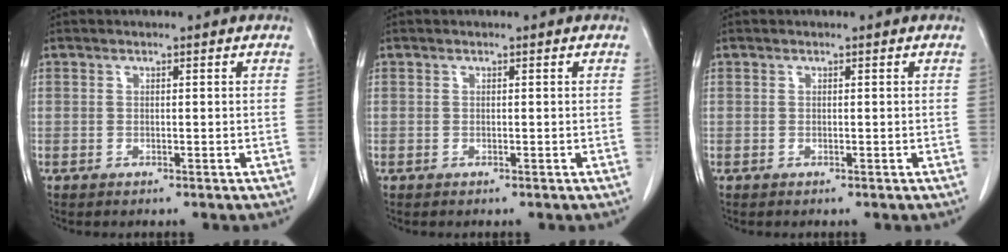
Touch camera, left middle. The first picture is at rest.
{"total": 0.0}
{"total": 0.0}